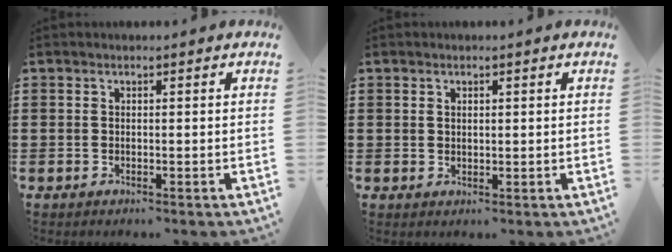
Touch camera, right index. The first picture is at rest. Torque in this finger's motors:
{"motor_torque": [-0.84, 1.30, -0.06, -0.01]}